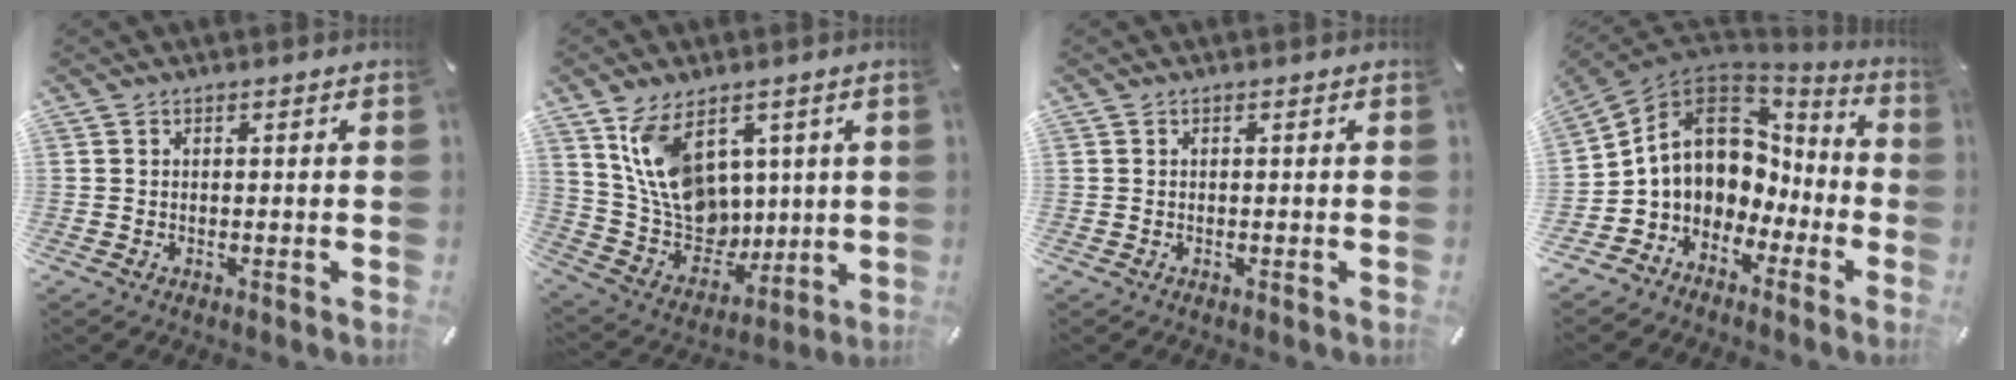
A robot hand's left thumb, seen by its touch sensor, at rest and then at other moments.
{"total": 14.7, "force": [6.1, 10.7, 7.9], "torque": [-0.166, -0.029, 0.125]}
{"total": 0.0}
{"total": 12.1, "force": [1.8, 10.4, 5.9], "torque": [-0.125, -0.015, 0.037]}